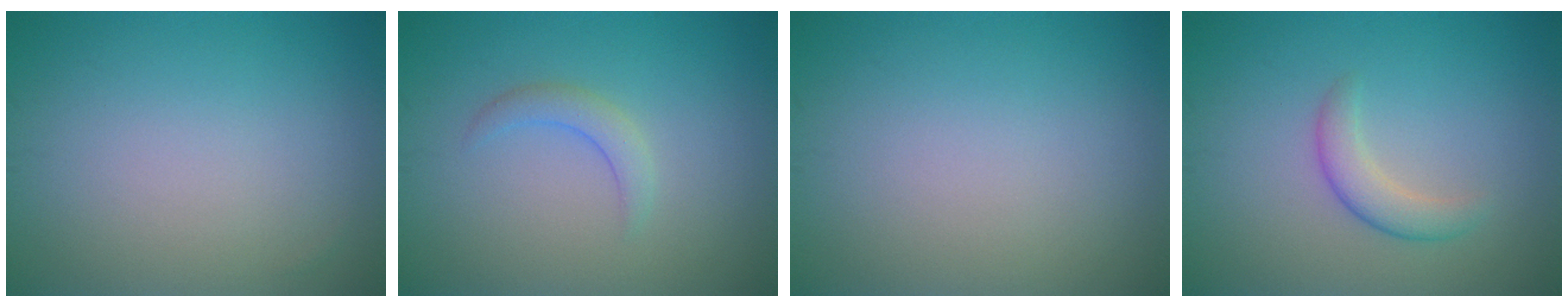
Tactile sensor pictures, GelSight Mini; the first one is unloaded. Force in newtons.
{"total": 1.7, "press": 1.7, "slide": 0.2}
{"total": 0.0}
{"total": 2.3, "press": 2.3, "slide": 0.1}